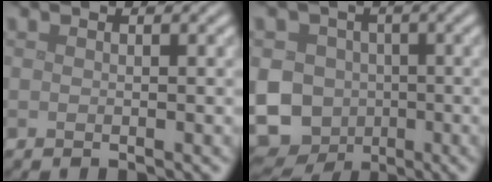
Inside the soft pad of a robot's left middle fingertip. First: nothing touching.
{"total": 13.5, "force": [-3.0, 12.2, 4.9], "torque": [-0.109, -0.014, -0.073]}